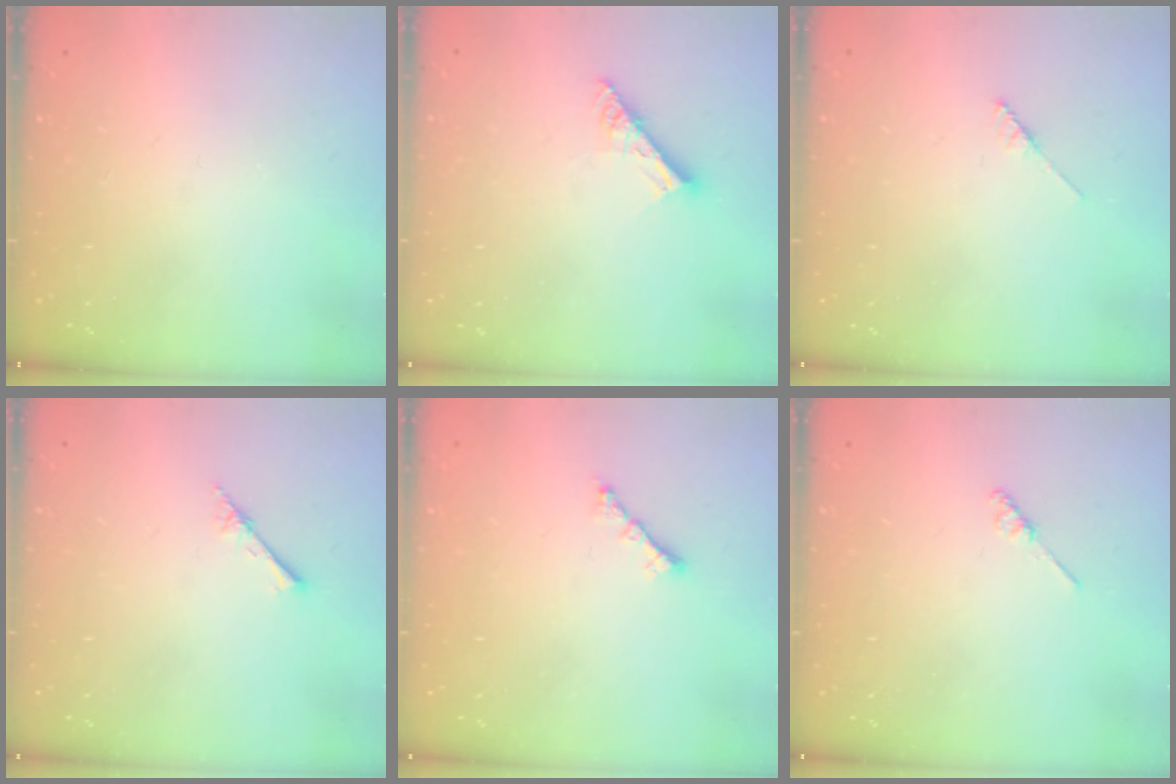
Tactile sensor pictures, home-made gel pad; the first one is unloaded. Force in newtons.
{"total": 8.5, "press": 8.4, "slide": 0.8}
{"total": 2.2, "press": 2.2, "slide": 0.2}
{"total": 3.2, "press": 3.2, "slide": 0.4}
{"total": 1.5, "press": 1.4, "slide": 0.5}
{"total": 2.1, "press": 2.1, "slide": 0.4}